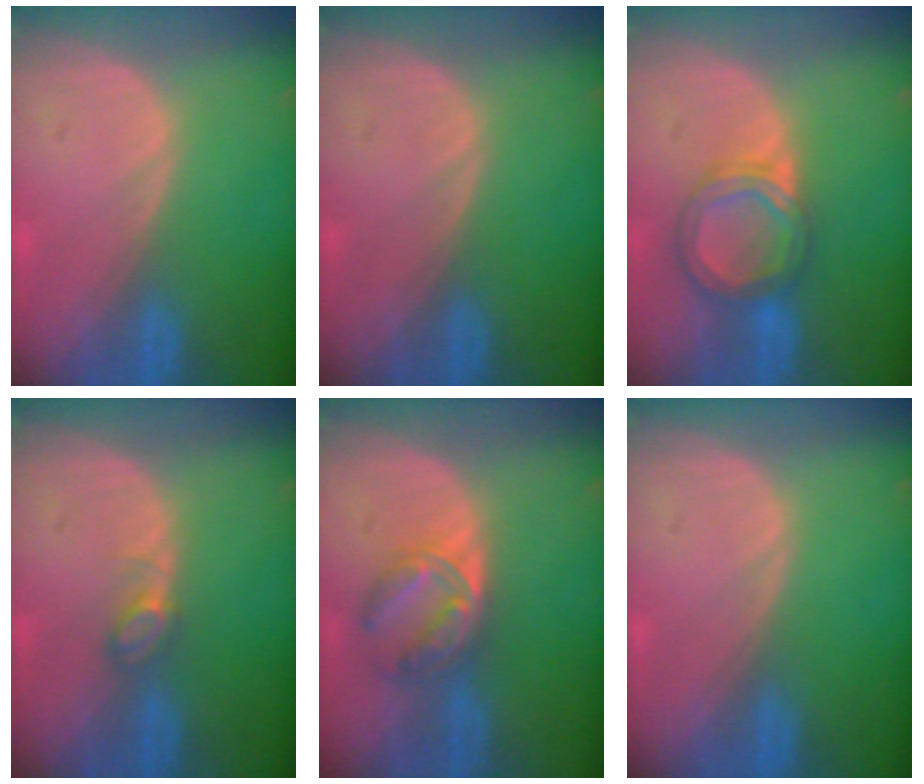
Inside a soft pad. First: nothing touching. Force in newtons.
{"total": 0.0}
{"total": 6.3, "press": 5.7, "slide": 2.5}
{"total": 2.2, "press": 2.2, "slide": 0.3}
{"total": 5.9, "press": 5.5, "slide": 2.0}
{"total": 0.0}